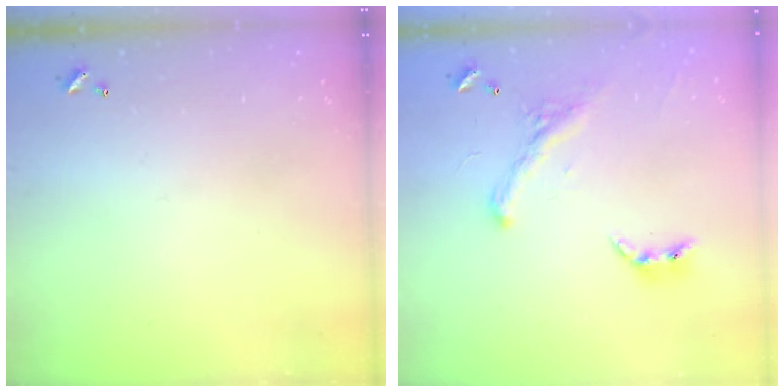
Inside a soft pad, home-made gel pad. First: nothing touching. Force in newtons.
{"total": 2.6, "press": 2.3, "slide": 1.3}